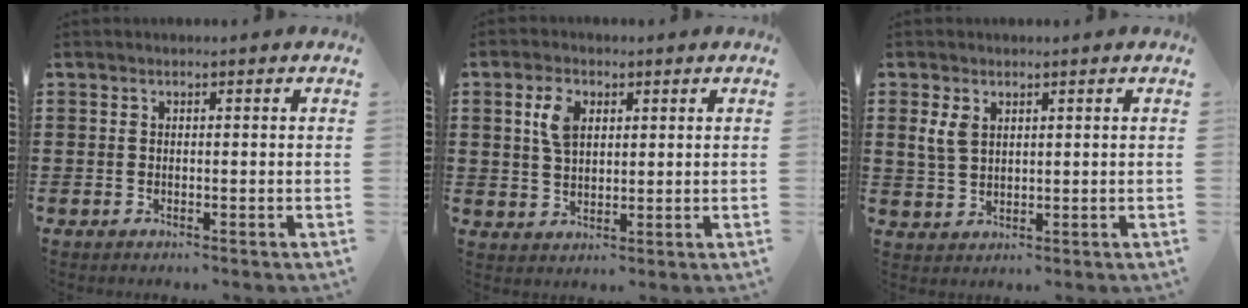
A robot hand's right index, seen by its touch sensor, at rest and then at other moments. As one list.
[{"total": 4.8, "force": [1.7, 2.9, 3.5], "torque": [-0.080, 0.012, 0.028]}, {"total": 3.2, "force": [1.6, 2.1, 1.9], "torque": [-0.045, 0.007, 0.029]}]